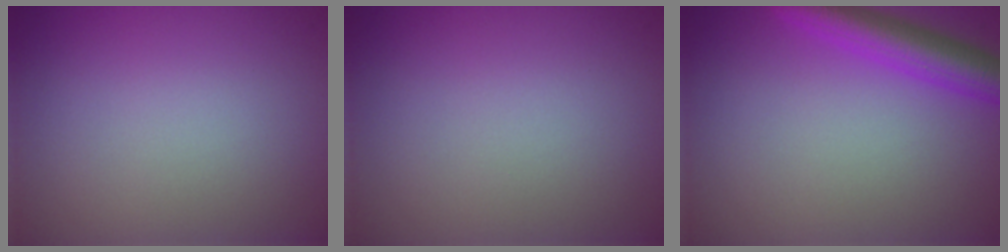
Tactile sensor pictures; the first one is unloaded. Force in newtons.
{"total": 0.0}
{"total": 4.3, "press": 4.3, "slide": 0.1}